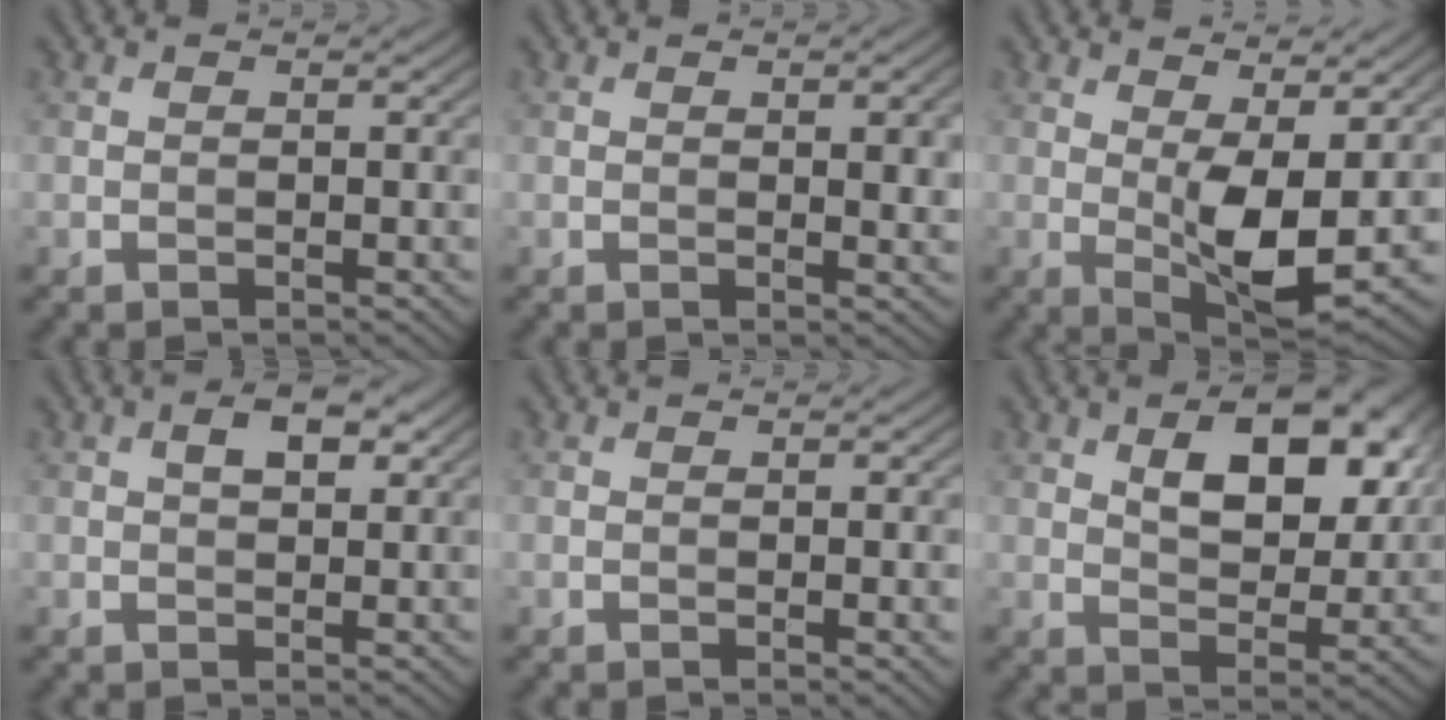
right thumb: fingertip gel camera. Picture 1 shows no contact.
{"total": 3.2, "force": [0.5, 1.1, 3.0], "torque": [-0.044, -0.001, 0.011]}
{"total": 7.5, "force": [0.8, 2.6, 7.0], "torque": [-0.129, -0.006, 0.018]}
{"total": 3.5, "force": [1.3, 1.6, 2.8], "torque": [-0.045, 0.006, 0.019]}
{"total": 1.1, "force": [0.0, 0.2, 1.1], "torque": [-0.015, -0.002, 0.000]}
{"total": 11.1, "force": [4.2, 5.9, 8.5], "torque": [-0.126, 0.001, 0.070]}